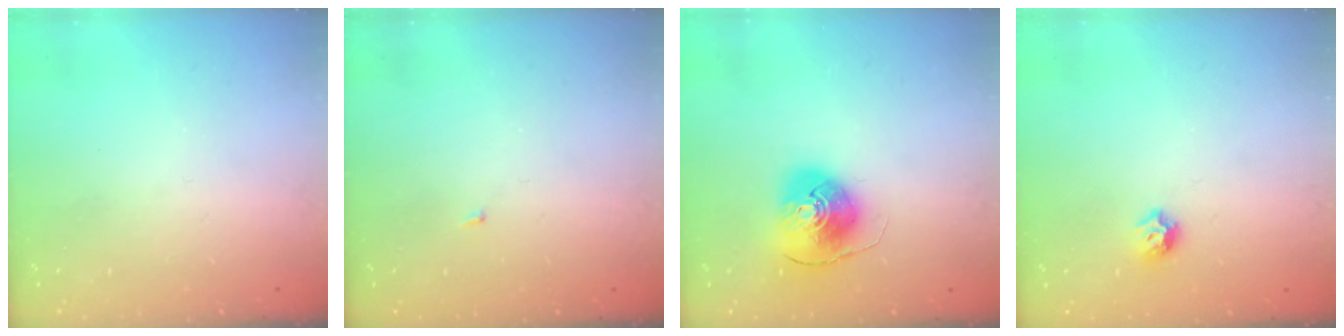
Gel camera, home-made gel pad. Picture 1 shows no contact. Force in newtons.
{"total": 1.4, "press": 1.3, "slide": 0.1}
{"total": 10.2, "press": 10.1, "slide": 1.1}
{"total": 5.2, "press": 5.1, "slide": 0.9}